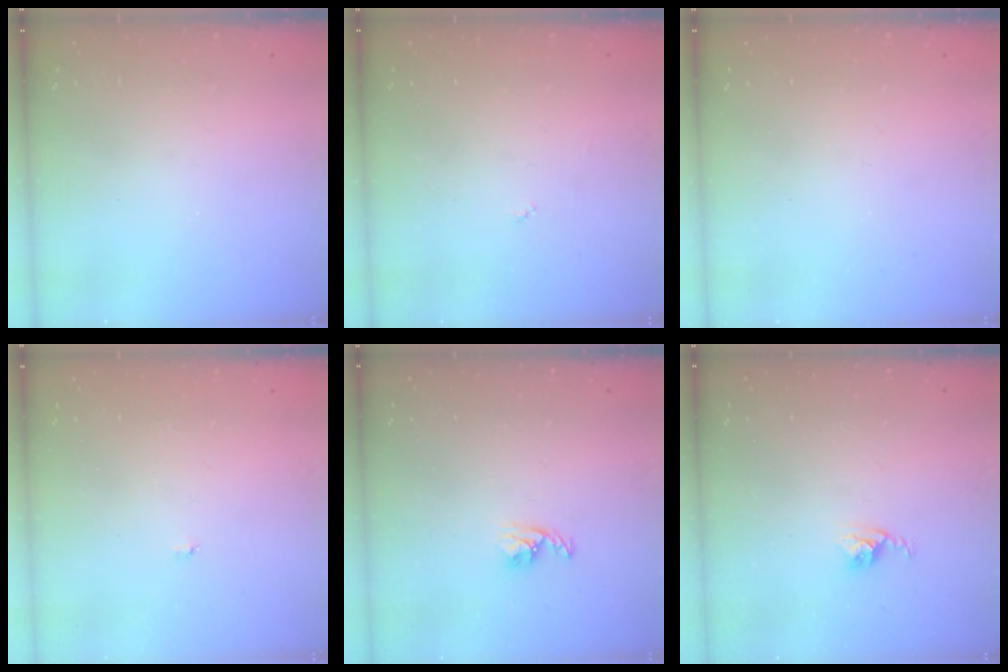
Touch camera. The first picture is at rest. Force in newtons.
{"total": 2.7, "press": 2.7, "slide": 0.4}
{"total": 0.0}
{"total": 2.9, "press": 2.9, "slide": 0.3}
{"total": 4.3, "press": 4.2, "slide": 0.8}
{"total": 2.5, "press": 2.5, "slide": 0.4}